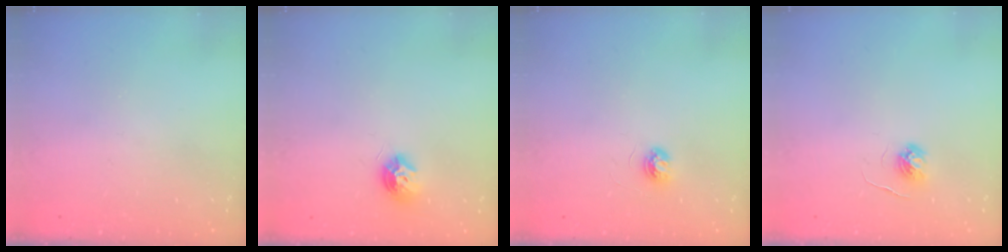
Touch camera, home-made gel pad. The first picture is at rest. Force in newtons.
{"total": 8.9, "press": 8.9, "slide": 0.2}
{"total": 3.7, "press": 3.7, "slide": 0.5}
{"total": 4.4, "press": 4.4, "slide": 0.3}